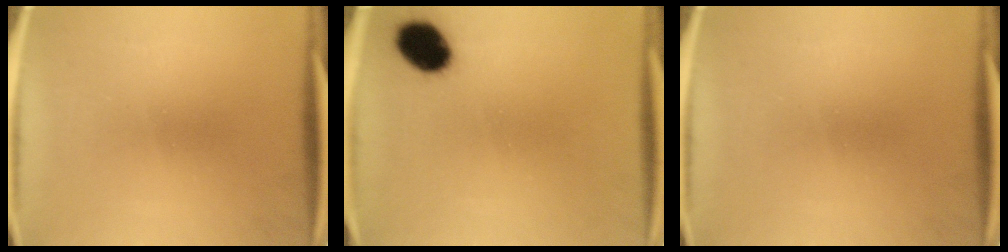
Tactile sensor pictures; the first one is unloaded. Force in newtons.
{"total": 8.7}
{"total": 0.0}